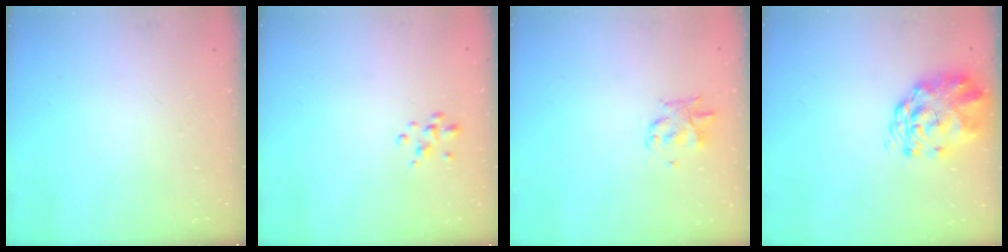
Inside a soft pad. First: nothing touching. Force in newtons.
{"total": 2.2, "press": 2.1, "slide": 0.4}
{"total": 3.0, "press": 2.9, "slide": 0.4}
{"total": 3.4, "press": 3.2, "slide": 1.1}